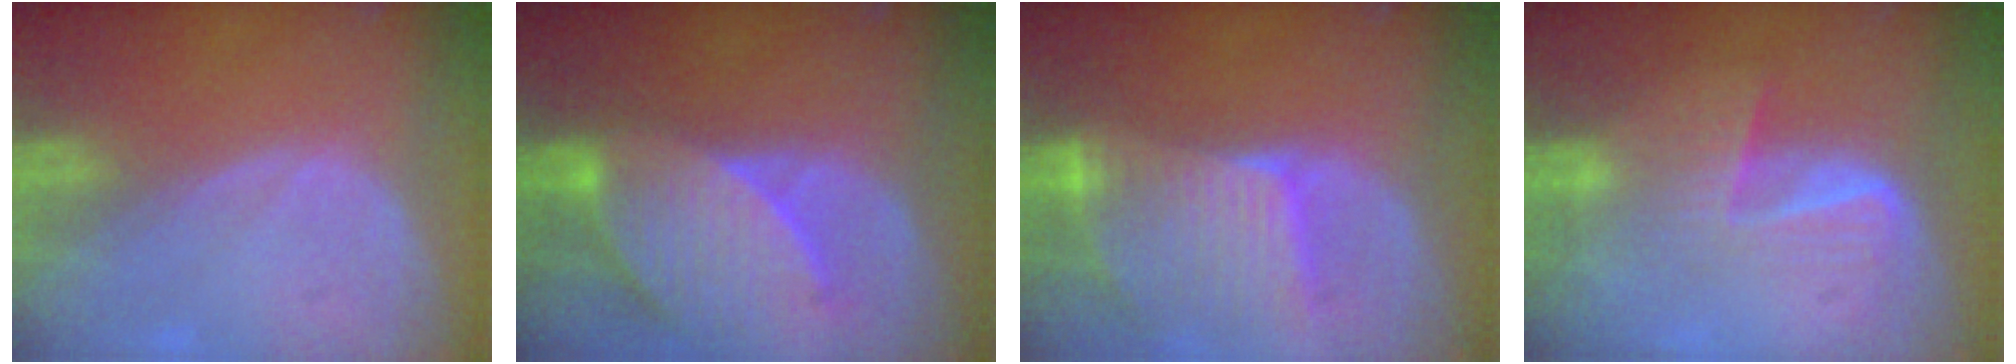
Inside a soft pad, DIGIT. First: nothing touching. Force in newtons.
{"total": 9.3, "press": 8.6, "slide": 3.6}
{"total": 9.4, "press": 8.3, "slide": 4.5}
{"total": 6.8, "press": 5.7, "slide": 3.8}